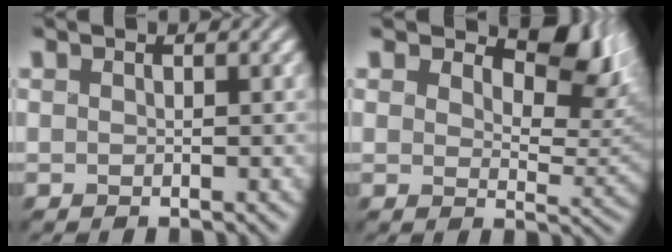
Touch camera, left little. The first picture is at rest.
{"total": 8.4, "force": [5.1, 4.3, 5.1], "torque": [-0.080, -0.009, 0.082]}